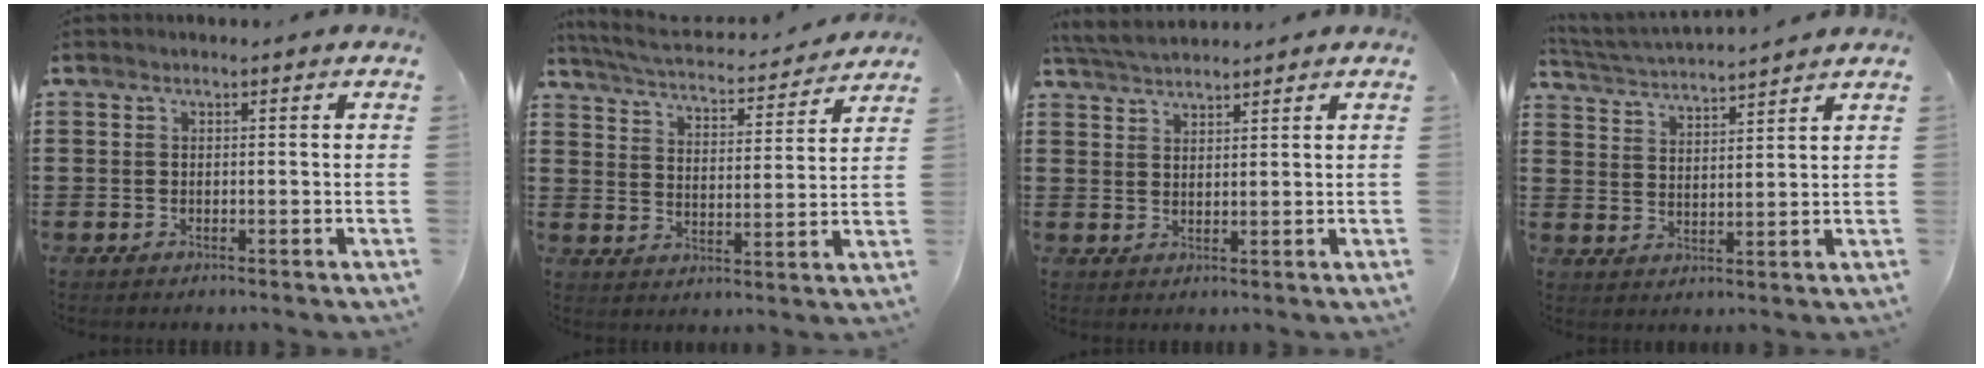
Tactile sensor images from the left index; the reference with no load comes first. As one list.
[{"total": 4.9, "force": [4.7, 0.0, 1.2], "torque": [-0.048, -0.034, 0.077]}, {"total": 3.5, "force": [3.4, 0.3, 0.8], "torque": [-0.026, -0.005, 0.064]}, {"total": 3.9, "force": [3.8, -0.3, 0.6], "torque": [-0.029, -0.023, 0.064]}]